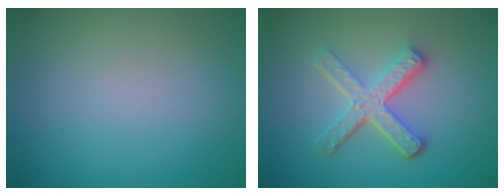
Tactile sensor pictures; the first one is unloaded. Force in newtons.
{"total": 4.6, "press": 3.5, "slide": 3.0}